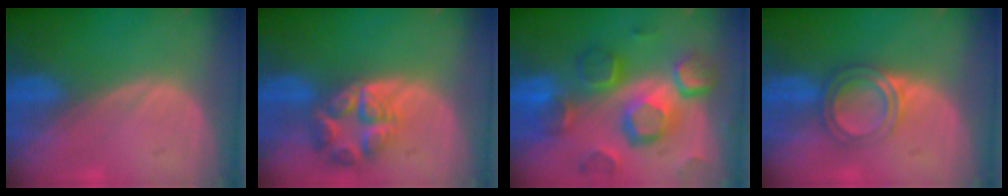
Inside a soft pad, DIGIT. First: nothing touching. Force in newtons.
{"total": 7.7, "press": 6.8, "slide": 3.6}
{"total": 12.3, "press": 10.6, "slide": 6.2}
{"total": 4.9, "press": 4.5, "slide": 2.1}